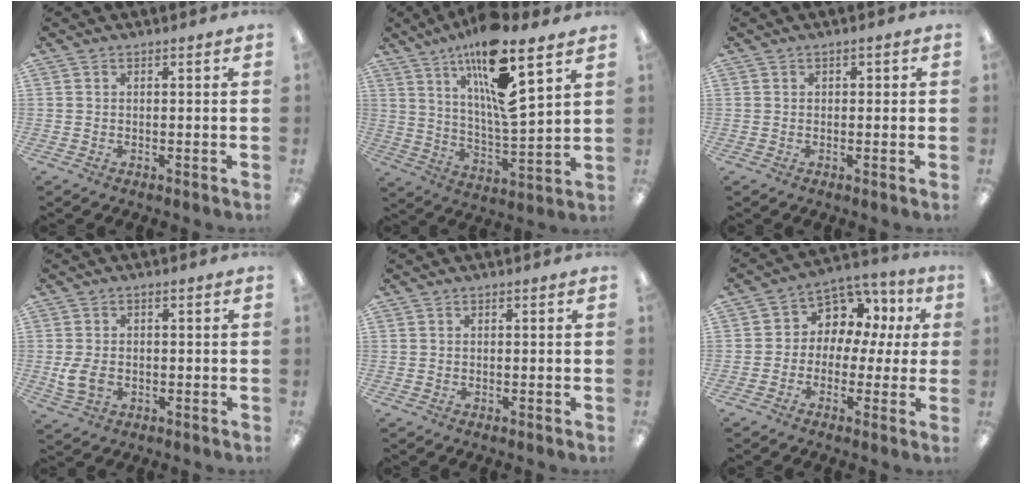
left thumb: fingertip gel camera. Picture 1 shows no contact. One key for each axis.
{"total": 16.8, "fx": 11.0, "fy": 3.0, "fz": 12.3, "tx": -0.221, "ty": -0.057, "tz": 0.177}
{"total": 0.6, "fx": 0.0, "fy": 0.6, "fz": 0.1, "tx": -0.003, "ty": 0.005, "tz": -0.002}
{"total": 5.5, "fx": -0.8, "fy": 3.9, "fz": 3.8, "tx": -0.075, "ty": 0.001, "tz": -0.016}
{"total": 0.0}
{"total": 8.2, "fx": 1.9, "fy": 7.0, "fz": 3.7, "tx": -0.065, "ty": -0.010, "tz": 0.039}